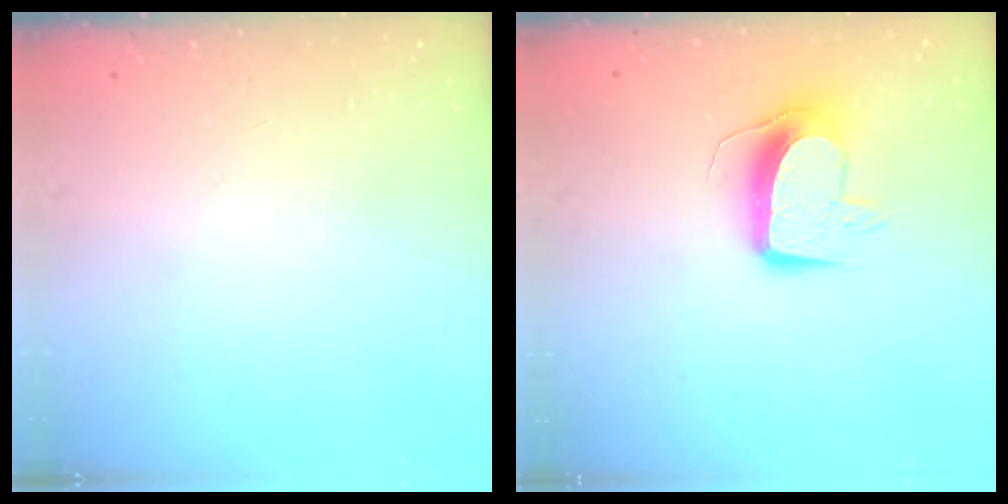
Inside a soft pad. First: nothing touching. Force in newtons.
{"total": 11.0, "press": 10.9, "slide": 0.7}